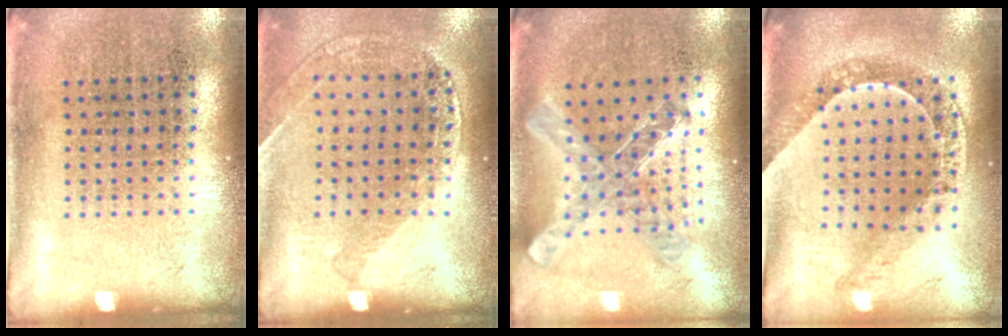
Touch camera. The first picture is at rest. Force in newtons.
{"total": 1.2, "press": 1.2, "slide": 0.1}
{"total": 1.1, "press": 1.0, "slide": 0.2}
{"total": 1.0, "press": 1.0, "slide": 0.3}